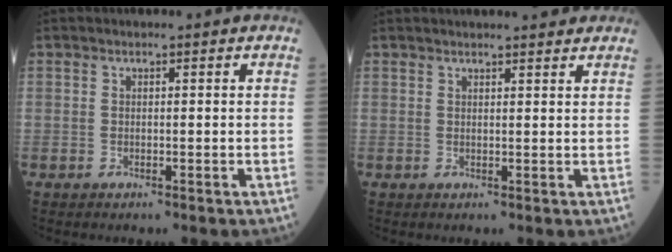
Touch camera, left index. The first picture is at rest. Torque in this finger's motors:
{"motor_torque": [0.44, -0.48, 0.12, 0.05]}